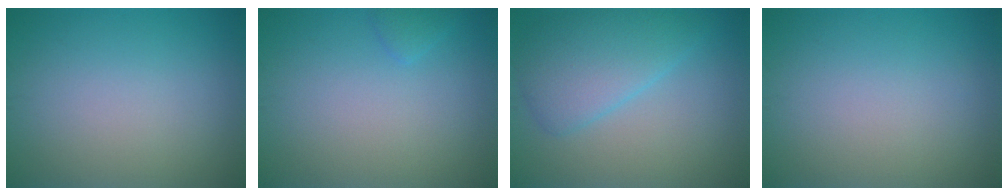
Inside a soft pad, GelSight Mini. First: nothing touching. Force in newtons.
{"total": 0.9, "press": 0.9, "slide": 0.1}
{"total": 4.7, "press": 4.7, "slide": 0.3}
{"total": 0.0}